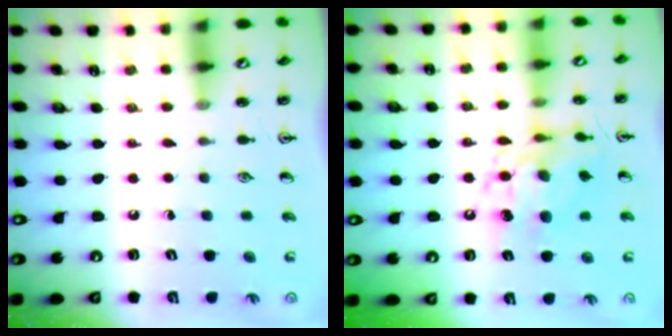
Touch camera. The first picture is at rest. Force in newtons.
{"total": 10.9, "press": 10.9, "slide": 1.1}